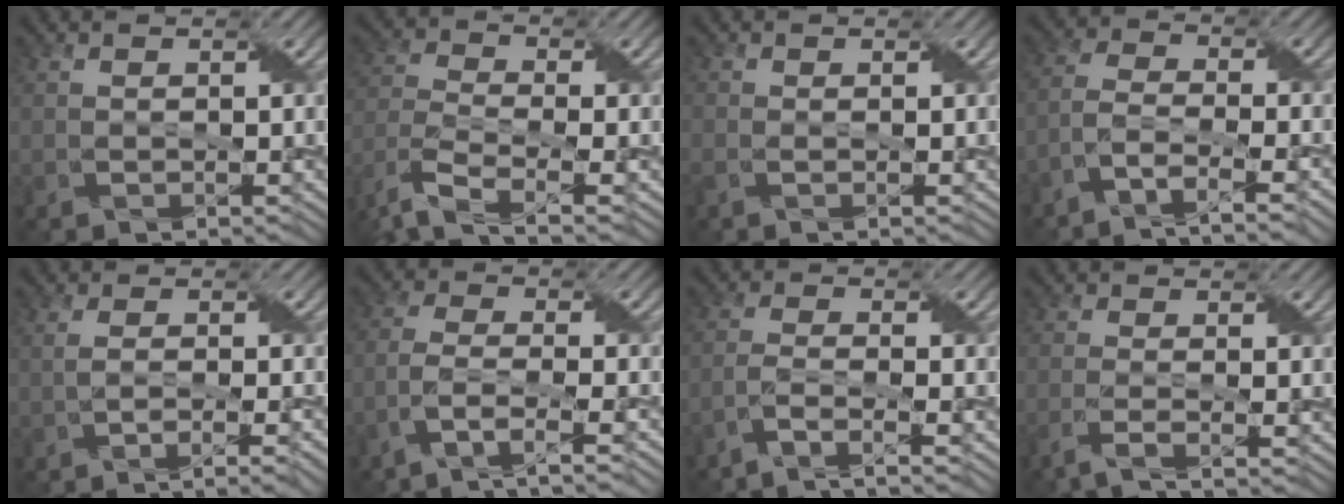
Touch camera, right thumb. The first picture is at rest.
{"total": 8.5, "force": [-5.9, 3.1, 5.3], "torque": [-0.136, -0.025, -0.107]}
{"total": 0.7, "force": [-0.3, 0.1, 0.6], "torque": [-0.015, 0.000, -0.008]}
{"total": 6.7, "force": [-4.8, 1.6, 4.3], "torque": [-0.085, 0.001, -0.094]}
{"total": 4.0, "force": [-1.8, 1.0, 3.4], "torque": [-0.050, -0.007, -0.030]}
{"total": 7.0, "force": [-4.8, 1.9, 4.8], "torque": [-0.097, -0.002, -0.093]}
{"total": 5.1, "force": [-3.9, 0.7, 3.2], "torque": [-0.053, 0.004, -0.083]}
{"total": 3.6, "force": [-2.4, 0.7, 2.6], "torque": [-0.040, 0.001, -0.061]}